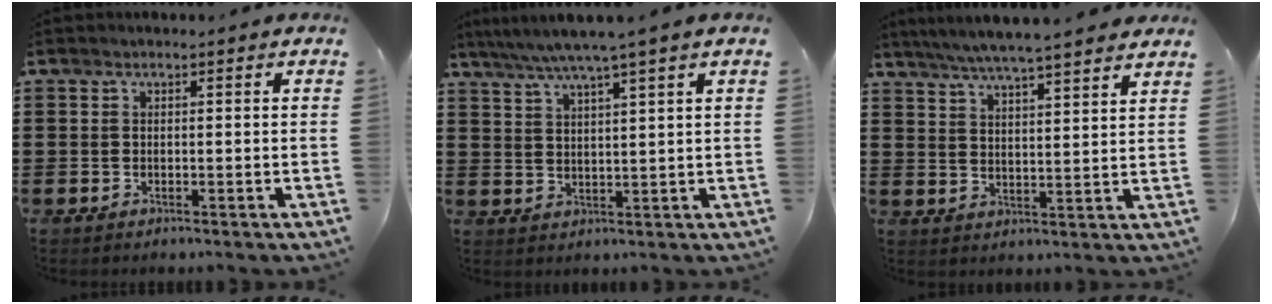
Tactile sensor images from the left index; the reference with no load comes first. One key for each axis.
{"total": 4.6, "fx": 3.5, "fy": -0.8, "fz": 2.8, "tx": -0.063, "ty": -0.013, "tz": 0.059}
{"total": 5.3, "fx": 5.0, "fy": -0.3, "fz": 1.8, "tx": -0.053, "ty": -0.021, "tz": 0.088}